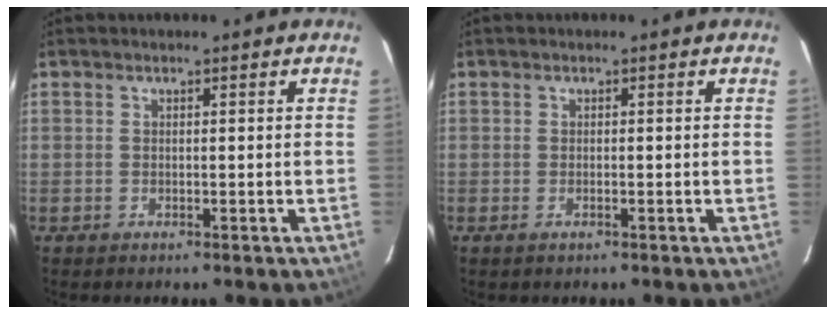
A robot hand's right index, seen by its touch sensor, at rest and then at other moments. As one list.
[{"total": 0.9, "force": [-0.6, 0.3, 0.6], "torque": [-0.013, -0.001, -0.011]}]